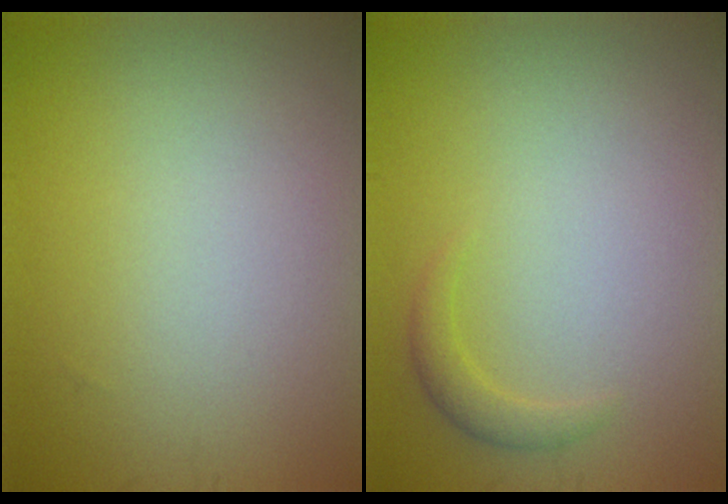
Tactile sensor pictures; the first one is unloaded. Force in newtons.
{"total": 1.3, "press": 1.3, "slide": 0.2}